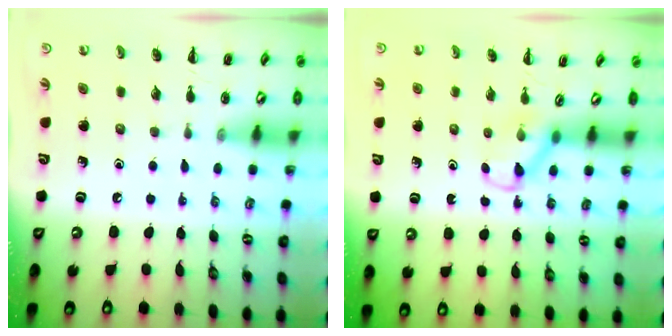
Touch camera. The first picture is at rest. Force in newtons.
{"total": 3.6, "press": 3.4, "slide": 1.2}